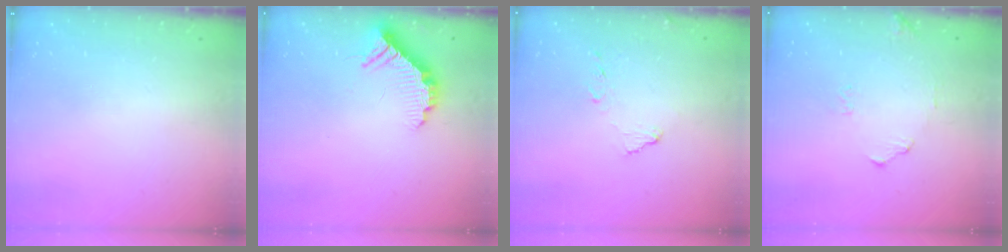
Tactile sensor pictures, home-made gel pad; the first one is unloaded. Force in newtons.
{"total": 10.7, "press": 10.7, "slide": 0.3}
{"total": 8.0, "press": 7.9, "slide": 0.7}
{"total": 6.3, "press": 6.3, "slide": 0.2}